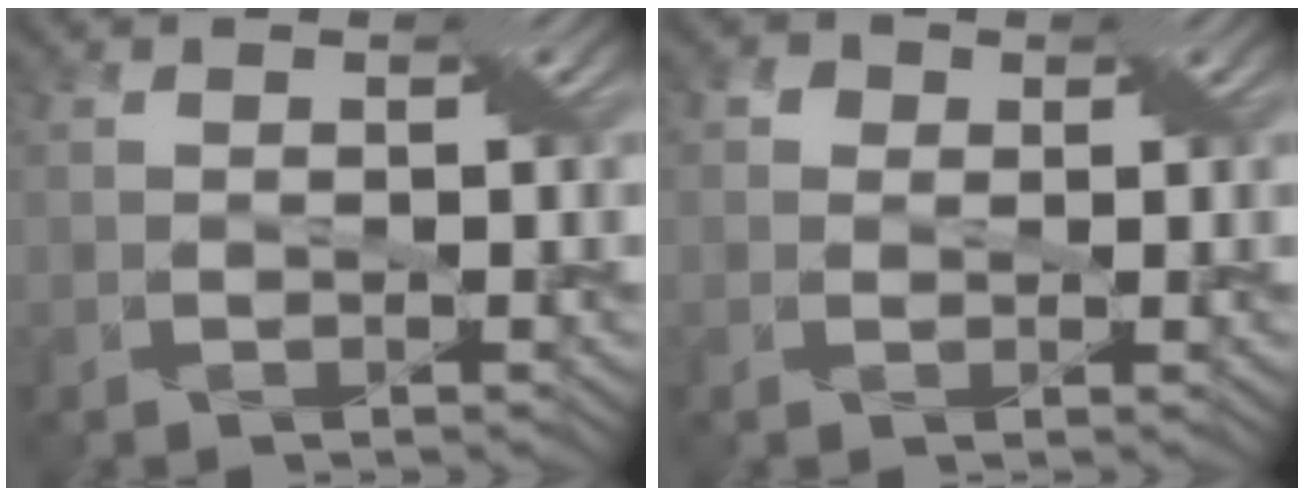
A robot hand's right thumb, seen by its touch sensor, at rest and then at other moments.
{"total": 2.6, "force": [1.2, 2.2, 0.8], "torque": [-0.013, 0.004, 0.005]}